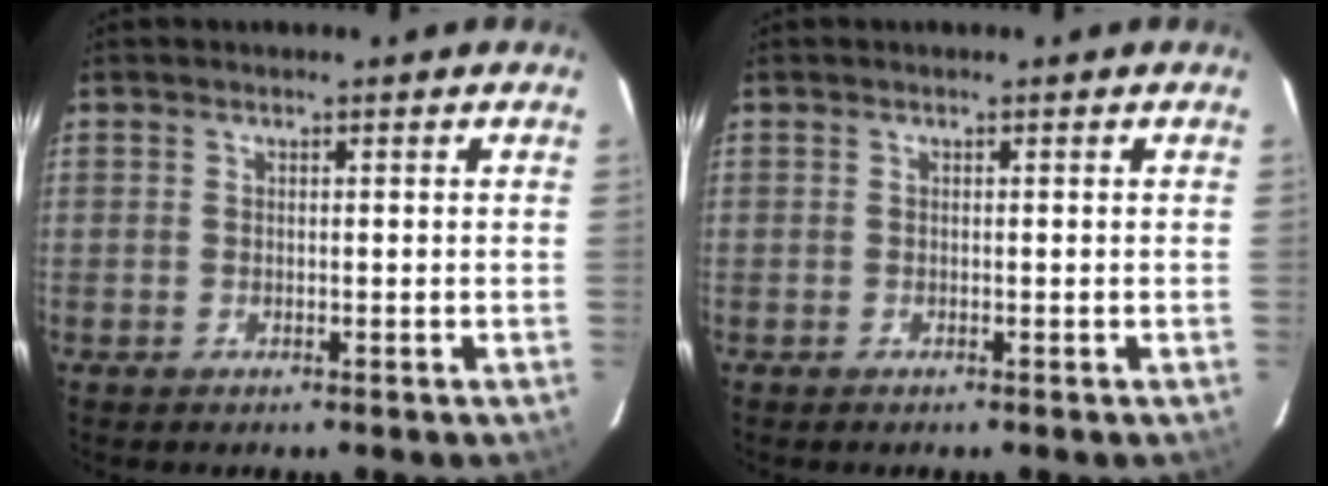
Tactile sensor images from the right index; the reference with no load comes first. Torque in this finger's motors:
{"motor_torque": [0.07, 0.00, -0.03, 0.00]}